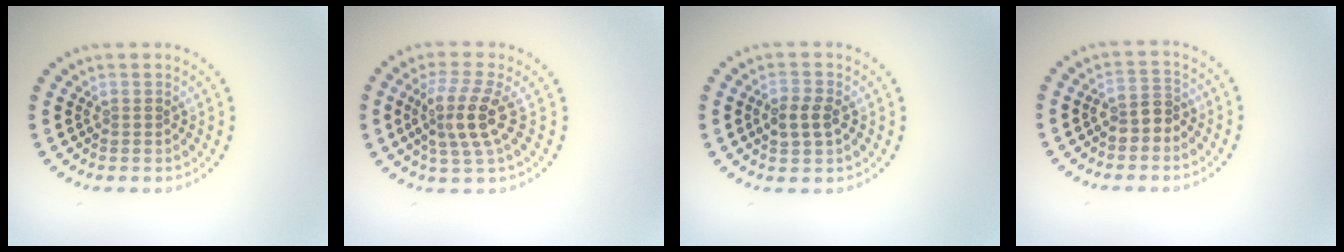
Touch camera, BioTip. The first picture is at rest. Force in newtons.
{"total": 3.9, "press": 3.3, "slide": 2.1}
{"total": 2.4, "press": 2.4, "slide": 0.2}
{"total": 2.1, "press": 1.9, "slide": 0.9}